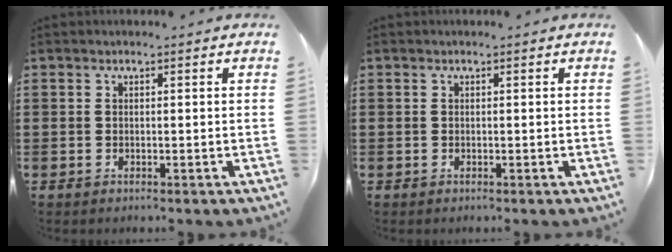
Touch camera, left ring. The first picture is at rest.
{"total": 0.0}